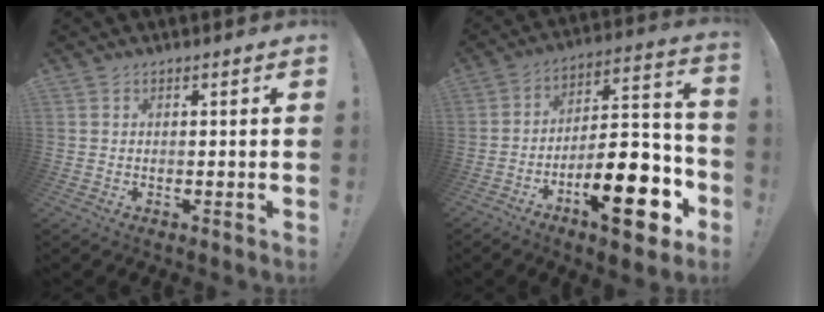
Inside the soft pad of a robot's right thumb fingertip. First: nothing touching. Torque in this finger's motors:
{"motor_torque": [1.99, 2.03, 1.47, -1.30, 0.14]}